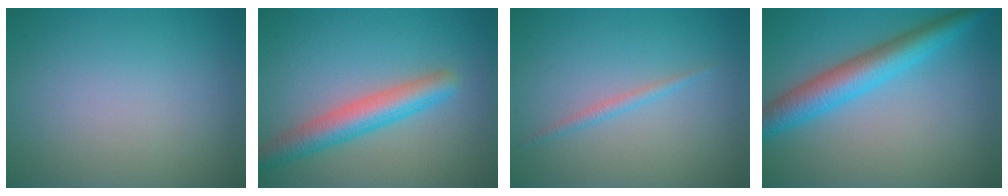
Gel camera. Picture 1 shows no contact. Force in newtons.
{"total": 4.5, "press": 4.5, "slide": 0.2}
{"total": 1.0, "press": 1.0, "slide": 0.0}
{"total": 5.4, "press": 5.4, "slide": 0.1}